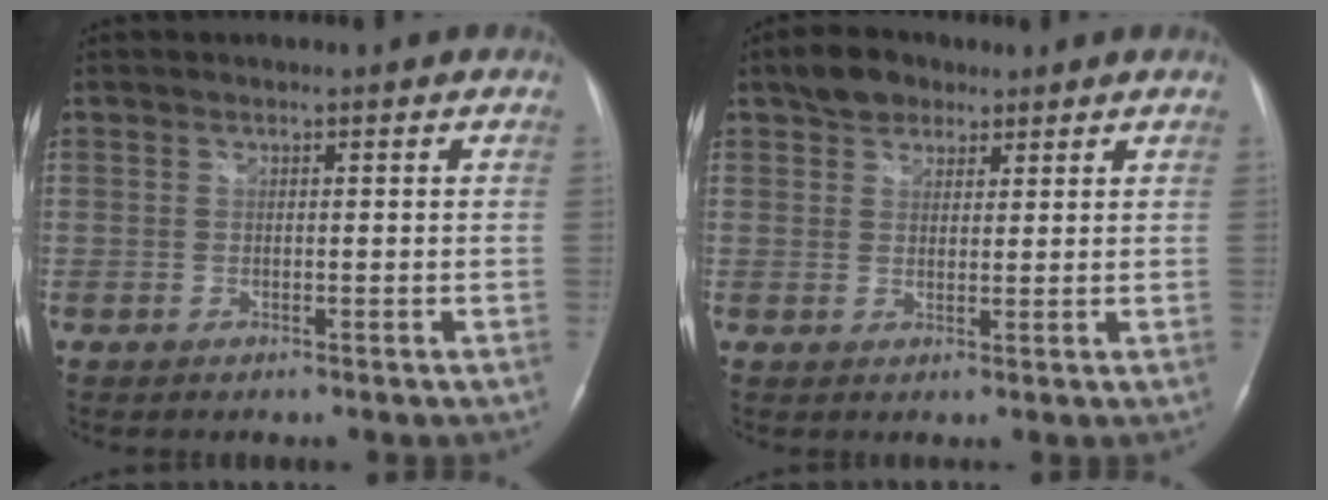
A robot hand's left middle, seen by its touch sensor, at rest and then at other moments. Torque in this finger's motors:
{"motor_torque": [0.32, -0.21, 0.01, 0.03]}